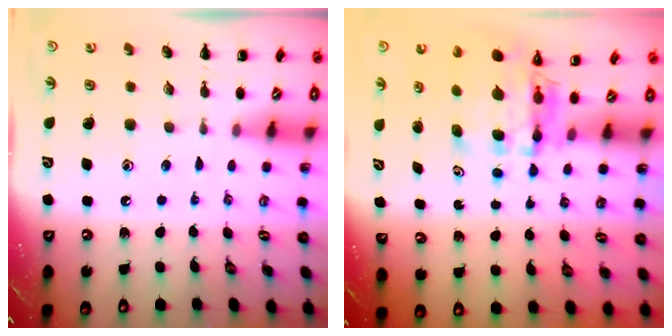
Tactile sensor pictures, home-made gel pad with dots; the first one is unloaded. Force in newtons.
{"total": 5.3, "press": 5.2, "slide": 1.0}